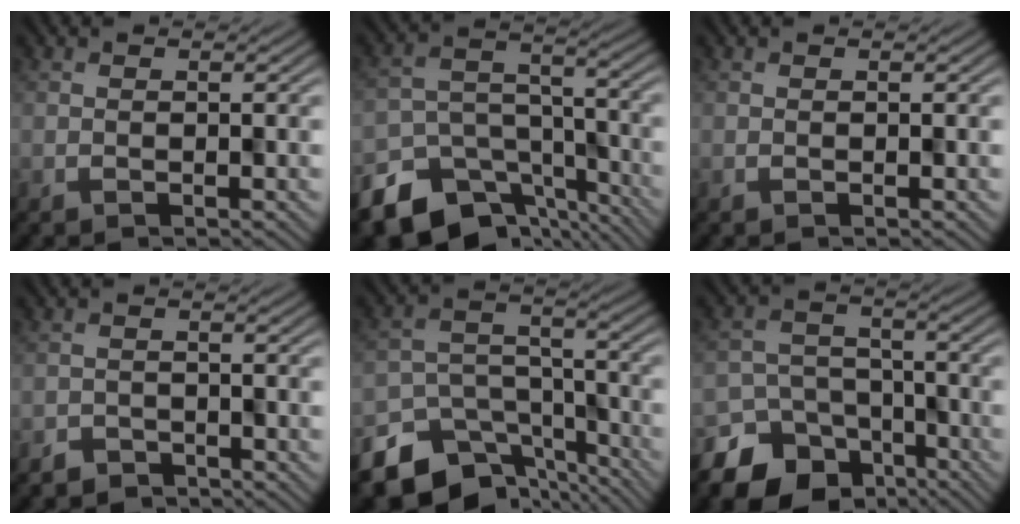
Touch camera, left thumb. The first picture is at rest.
{"total": 12.8, "force": [-9.8, 6.9, 4.3], "torque": [-0.091, -0.026, -0.139]}
{"total": 0.0}
{"total": 2.4, "force": [-2.1, 1.0, -0.2], "torque": [0.009, 0.000, -0.037]}
{"total": 12.8, "force": [-9.9, 6.9, 4.2], "torque": [-0.089, -0.025, -0.137]}
{"total": 13.5, "force": [-9.3, 8.9, 3.9], "torque": [-0.093, -0.032, -0.131]}